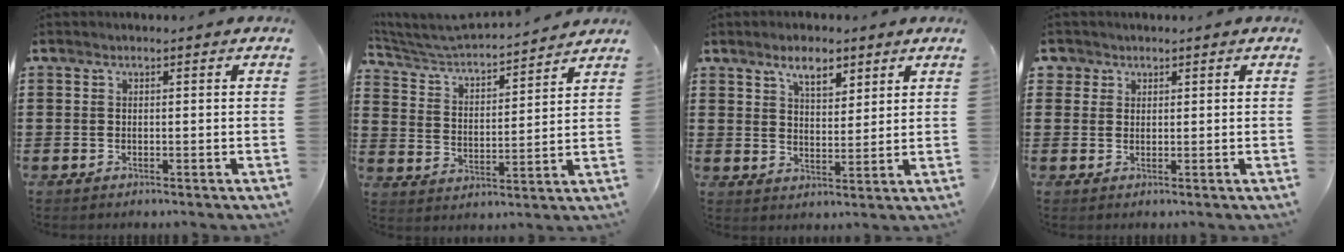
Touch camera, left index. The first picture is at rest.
{"total": 3.8, "force": [3.7, 0.3, 0.8], "torque": [-0.038, -0.033, 0.055]}
{"total": 5.6, "force": [4.0, 2.5, 3.2], "torque": [-0.058, 0.001, 0.068]}
{"total": 1.9, "force": [1.2, 1.5, 0.2], "torque": [-0.012, 0.007, 0.022]}